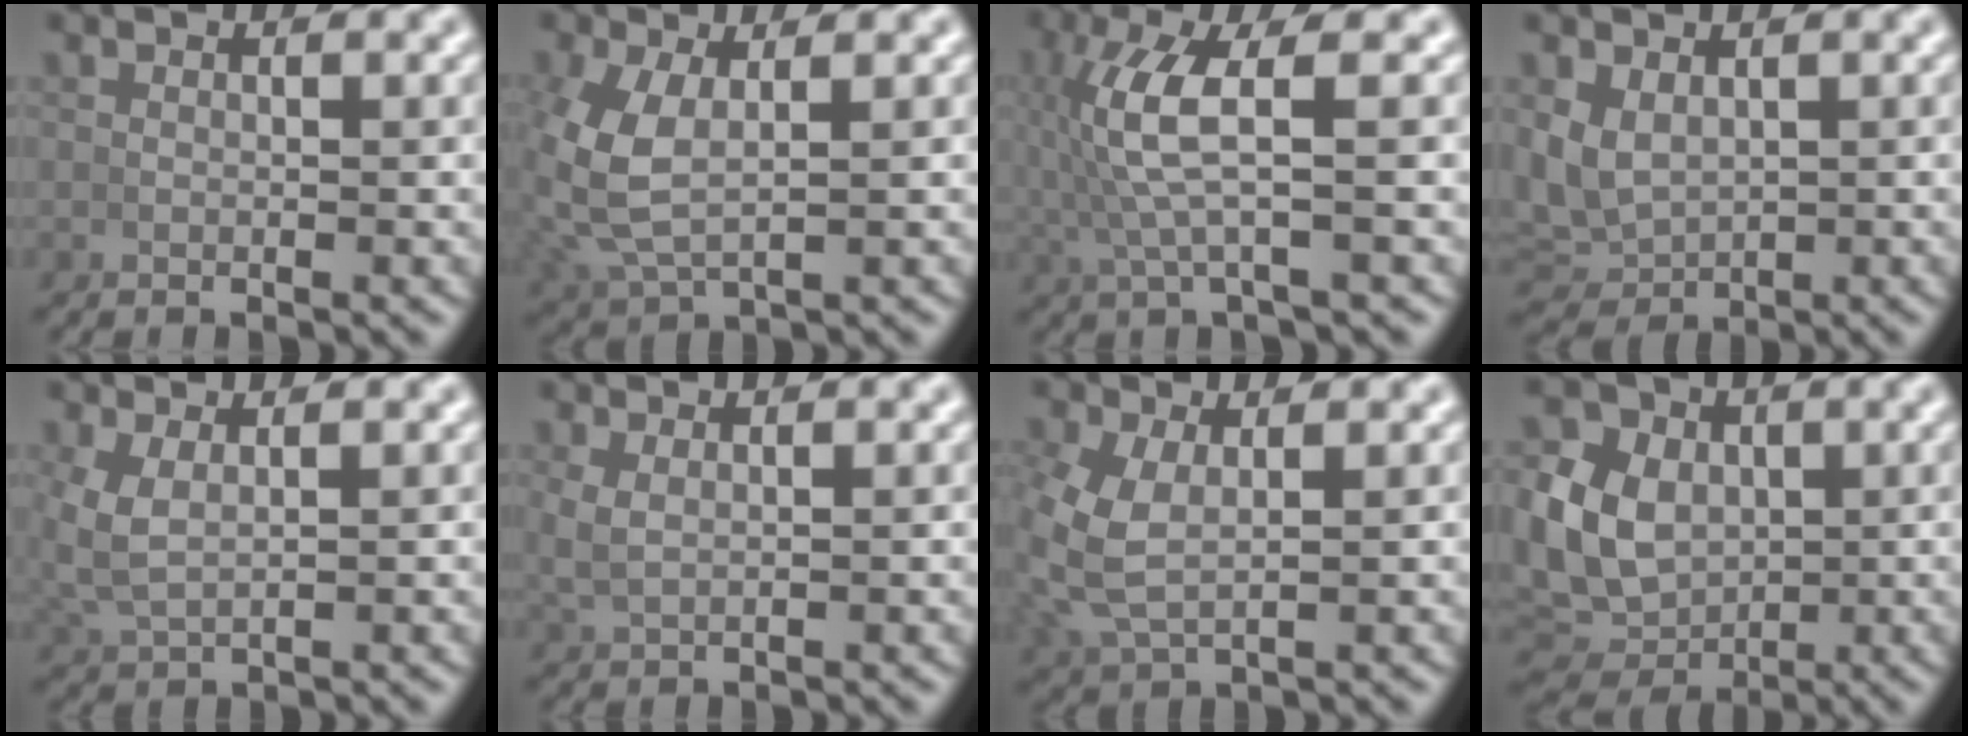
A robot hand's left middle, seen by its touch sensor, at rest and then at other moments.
{"total": 4.7, "force": [0.7, 3.0, 3.5], "torque": [-0.110, -0.011, 0.030]}
{"total": 5.7, "force": [0.7, 1.4, 5.5], "torque": [-0.114, 0.012, 0.014]}
{"total": 5.7, "force": [0.1, 4.9, 2.9], "torque": [-0.093, -0.039, 0.028]}
{"total": 2.7, "force": [0.7, 1.6, 2.0], "torque": [-0.062, -0.005, 0.024]}
{"total": 1.6, "force": [0.6, 0.9, 1.2], "torque": [-0.034, -0.004, 0.021]}
{"total": 4.2, "force": [0.6, 2.9, 3.0], "torque": [-0.096, -0.012, 0.025]}
{"total": 11.4, "force": [0.3, 10.0, 5.6], "torque": [-0.140, -0.037, 0.013]}